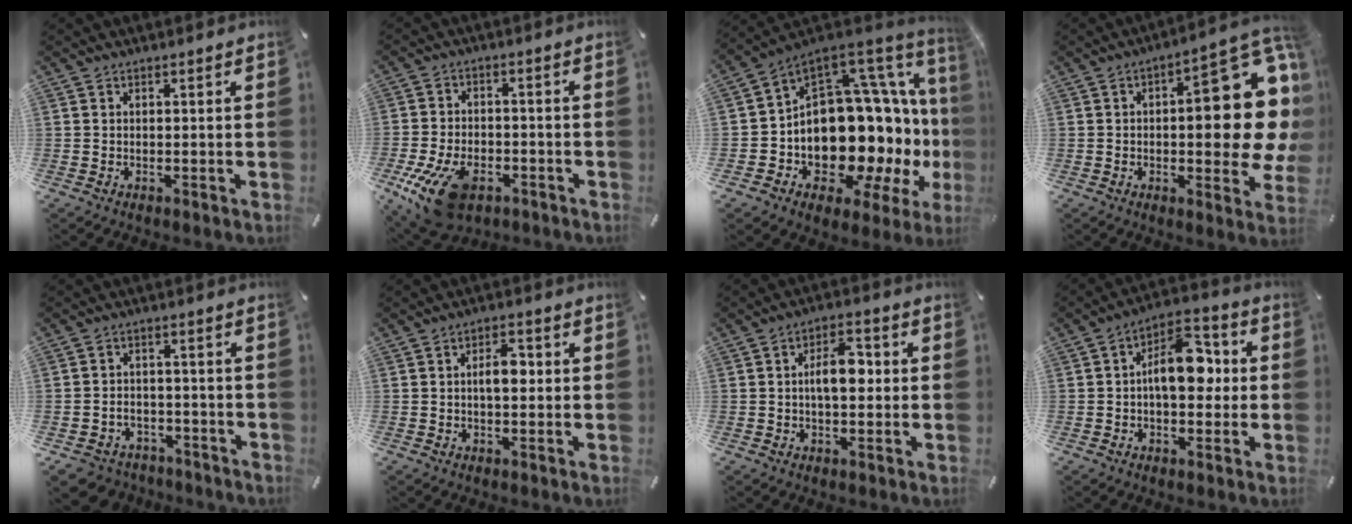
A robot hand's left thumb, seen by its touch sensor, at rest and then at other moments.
{"total": 14.2, "force": [-7.0, 8.2, 9.2], "torque": [-0.173, 0.029, -0.116]}
{"total": 24.8, "force": [-0.7, 16.4, 18.5], "torque": [-0.280, -0.088, 0.041]}
{"total": 26.2, "force": [4.3, 10.6, 23.5], "torque": [-0.293, -0.044, 0.078]}
{"total": 5.6, "force": [-3.7, 4.0, 1.3], "torque": [-0.029, 0.022, -0.071]}
{"total": 5.3, "force": [0.2, 2.8, 4.5], "torque": [-0.072, 0.006, -0.003]}
{"total": 7.8, "force": [0.1, 4.2, 6.6], "torque": [-0.104, 0.005, -0.006]}
{"total": 12.9, "force": [0.3, 7.6, 10.5], "torque": [-0.142, 0.001, 0.005]}